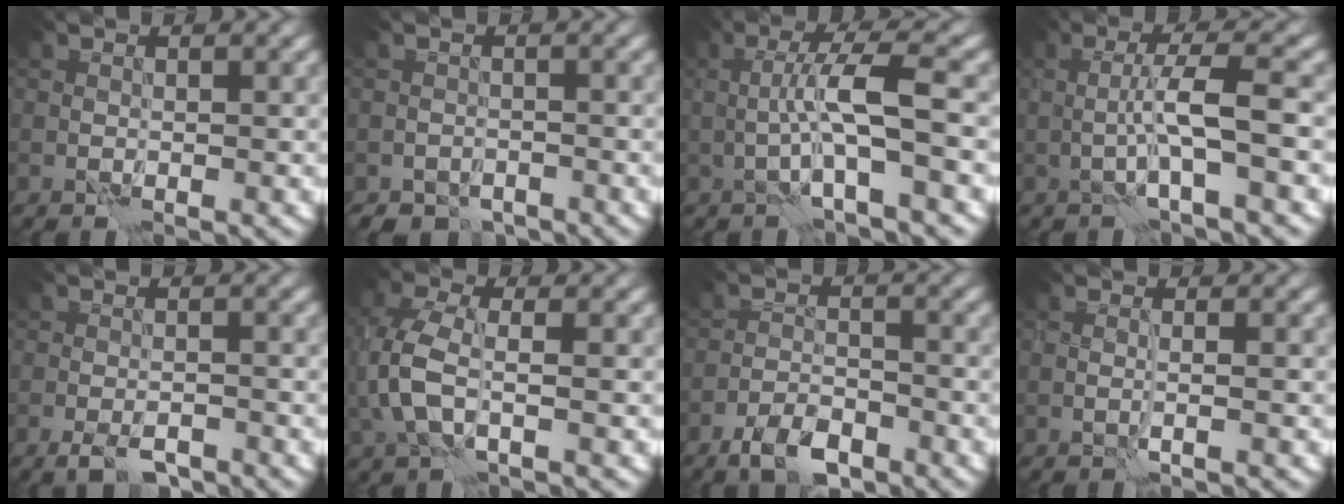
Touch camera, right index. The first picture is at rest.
{"total": 1.9, "force": [-1.6, 1.0, 0.0], "torque": [0.009, -0.001, -0.030]}
{"total": 4.9, "force": [0.0, 0.5, 4.9], "torque": [-0.091, 0.015, -0.003]}
{"total": 4.1, "force": [-0.1, 0.2, 4.1], "torque": [-0.076, 0.010, -0.005]}
{"total": 2.6, "force": [-1.9, 0.8, 1.6], "torque": [-0.025, -0.003, -0.032]}
{"total": 4.4, "force": [-0.1, 2.3, 3.8], "torque": [-0.105, 0.002, -0.006]}
{"total": 3.8, "force": [-2.8, 1.4, 2.2], "torque": [-0.034, -0.002, -0.056]}
{"total": 0.6, "force": [0.0, -0.4, 0.5], "torque": [-0.007, -0.004, -0.003]}